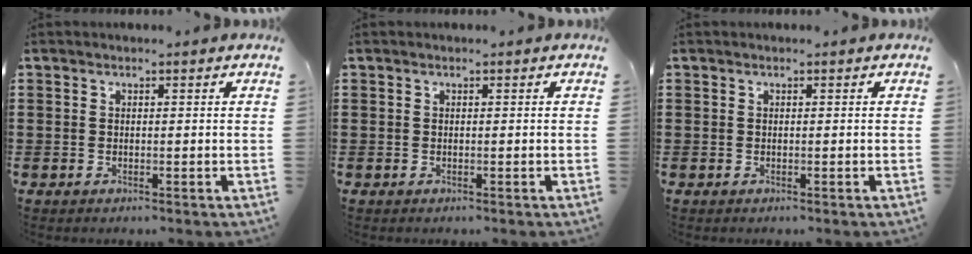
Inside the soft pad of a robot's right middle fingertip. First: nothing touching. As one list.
[{"total": 0.0}, {"total": 0.0}]